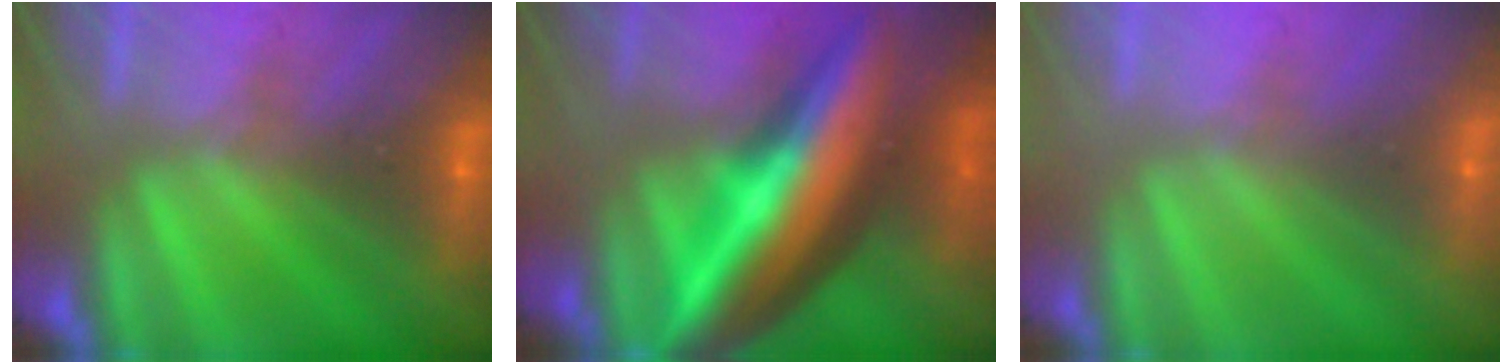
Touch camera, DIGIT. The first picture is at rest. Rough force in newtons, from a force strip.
{"total": 8.7}
{"total": 2.9}